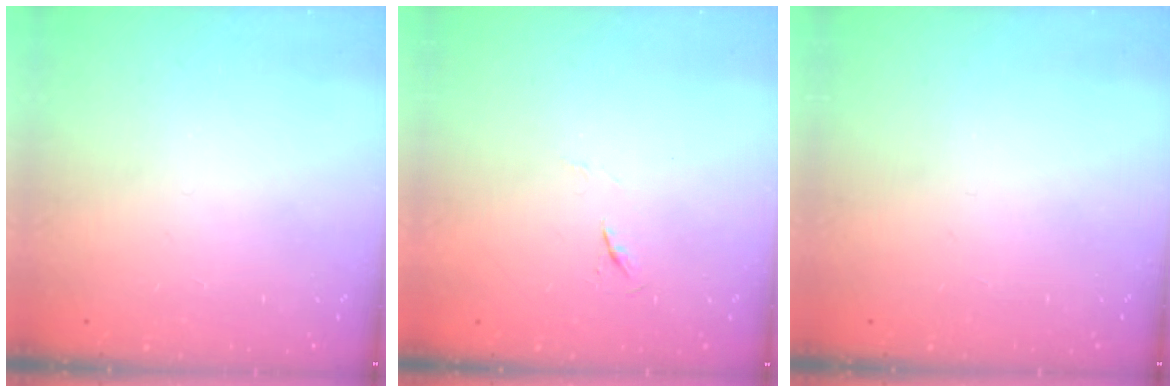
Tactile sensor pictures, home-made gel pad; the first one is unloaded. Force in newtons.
{"total": 4.0, "press": 4.0, "slide": 0.6}
{"total": 0.0}